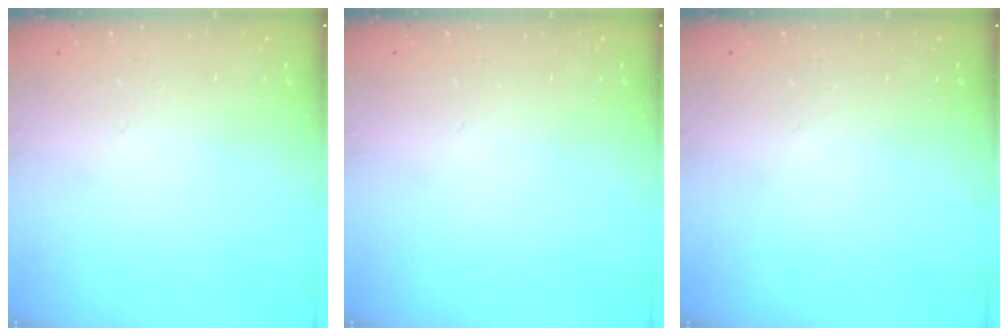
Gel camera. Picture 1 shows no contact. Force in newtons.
{"total": 0.0}
{"total": 0.0}